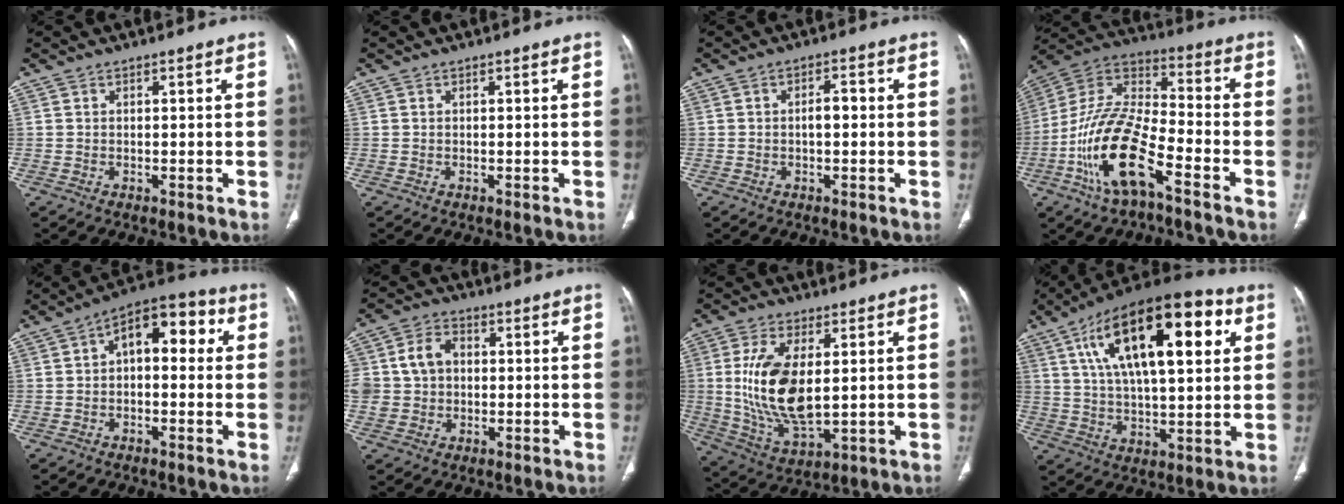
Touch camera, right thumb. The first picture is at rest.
{"total": 0.0}
{"total": 2.5, "force": [-0.2, 1.2, 2.2], "torque": [-0.033, 0.008, -0.007]}
{"total": 18.1, "force": [-8.5, 6.5, 14.6], "torque": [-0.290, 0.051, -0.163]}
{"total": 10.8, "force": [1.6, 6.1, 8.8], "torque": [-0.092, 0.036, 0.010]}
{"total": 10.0, "force": [0.7, 8.2, 5.6], "torque": [-0.102, 0.020, 0.013]}
{"total": 15.0, "force": [1.6, 7.2, 13.1], "torque": [-0.260, -0.019, 0.043]}
{"total": 25.4, "force": [8.9, 10.3, 21.4], "torque": [-0.337, 0.006, 0.139]}